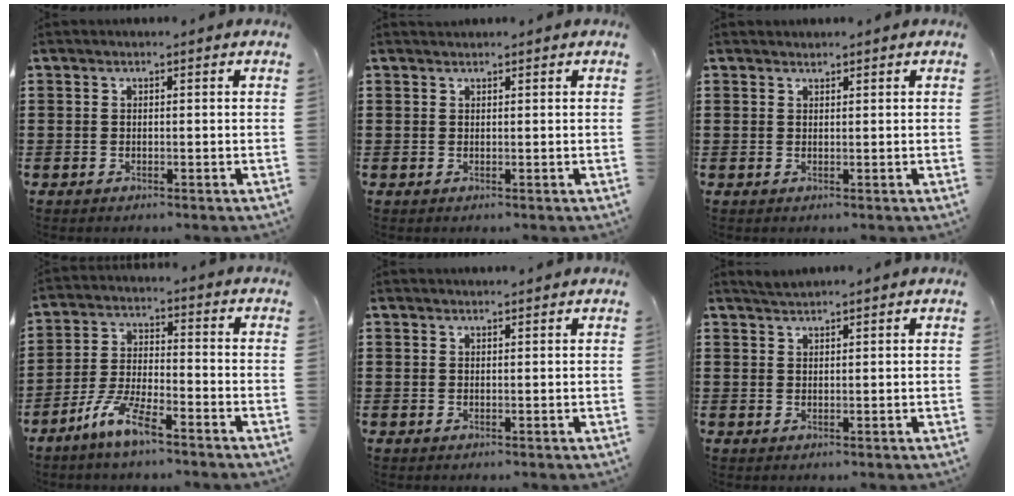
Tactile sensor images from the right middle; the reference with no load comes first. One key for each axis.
{"total": 0.5, "fx": 0.5, "fy": 0.0, "fz": -0.1, "tx": -0.001, "ty": -0.002, "tz": 0.011}
{"total": 0.0}
{"total": 7.0, "fx": -5.2, "fy": 1.1, "fz": 4.6, "tx": -0.106, "ty": -0.004, "tz": -0.102}
{"total": 0.0}
{"total": 1.0, "fx": 0.9, "fy": -0.2, "fz": 0.3, "tx": -0.007, "ty": 0.003, "tz": 0.018}